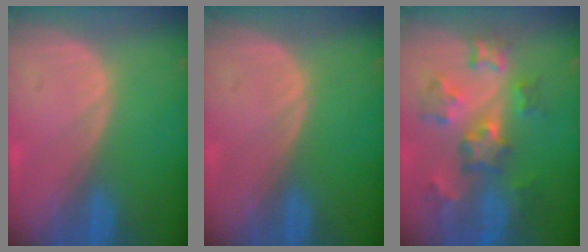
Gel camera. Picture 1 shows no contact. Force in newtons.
{"total": 0.0}
{"total": 8.8, "press": 7.8, "slide": 3.9}